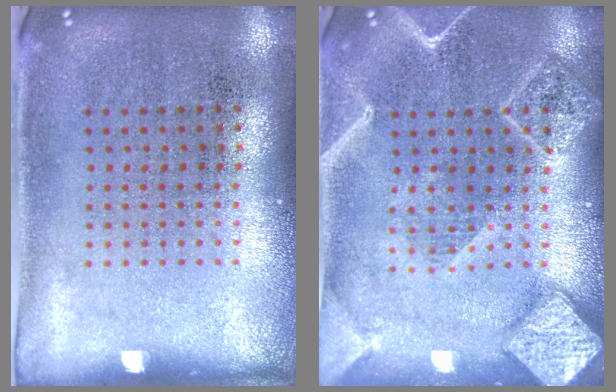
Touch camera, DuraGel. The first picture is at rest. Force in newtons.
{"total": 2.3, "press": 2.2, "slide": 0.3}